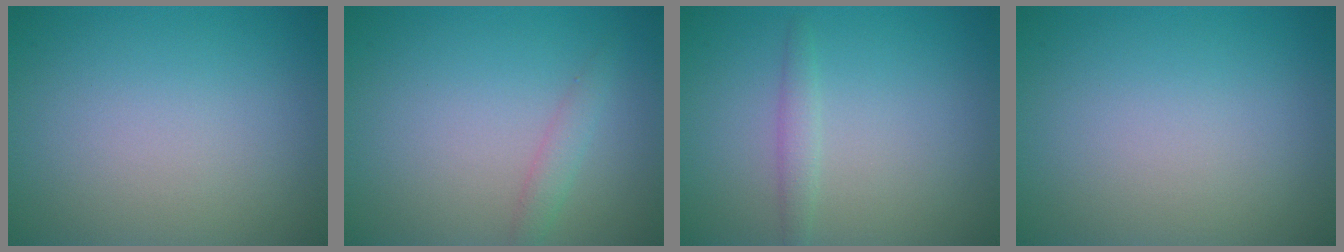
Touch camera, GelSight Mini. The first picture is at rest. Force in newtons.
{"total": 1.4, "press": 1.4, "slide": 0.1}
{"total": 1.3, "press": 1.3, "slide": 0.1}
{"total": 0.0}